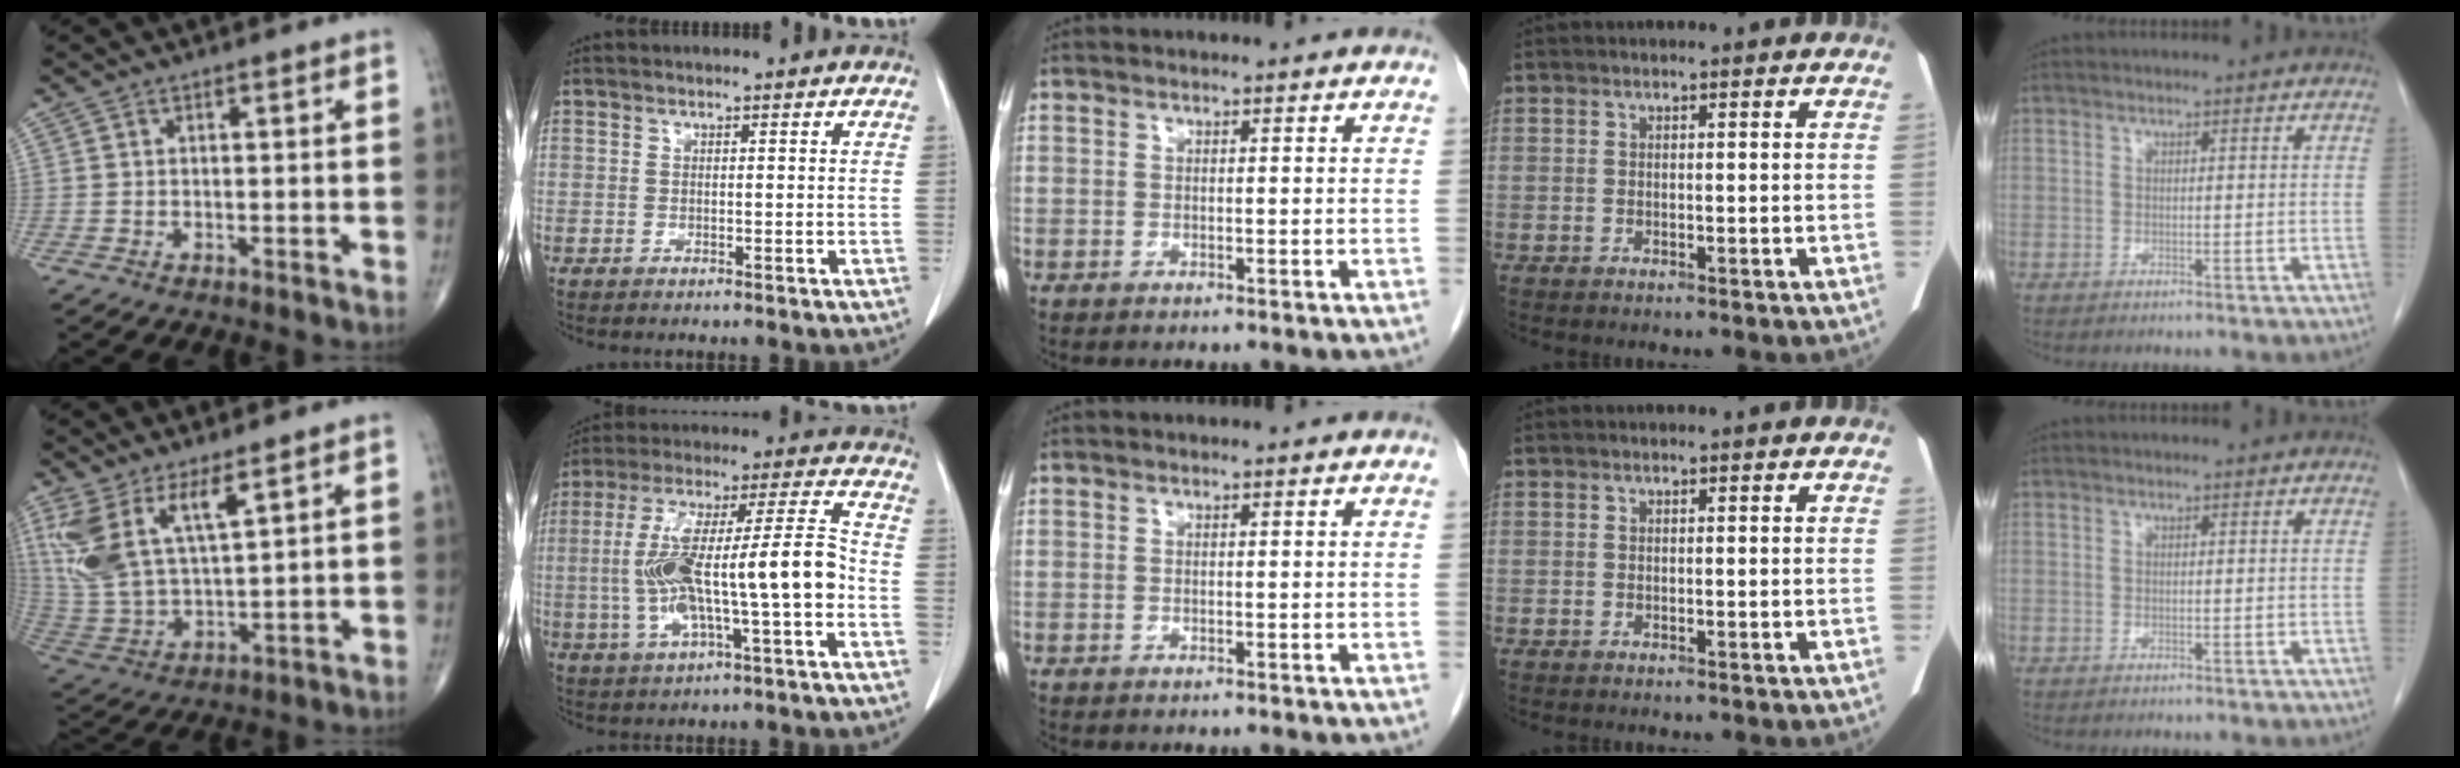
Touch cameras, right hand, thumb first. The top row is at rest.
{"thumb": {"total": 13.3, "force": [6.9, 4.8, 10.3], "torque": [-0.224, -0.029, 0.154]}, "index": {"total": 16.3, "force": [-2.7, 1.9, 15.9], "torque": [-0.295, 0.028, -0.041]}}